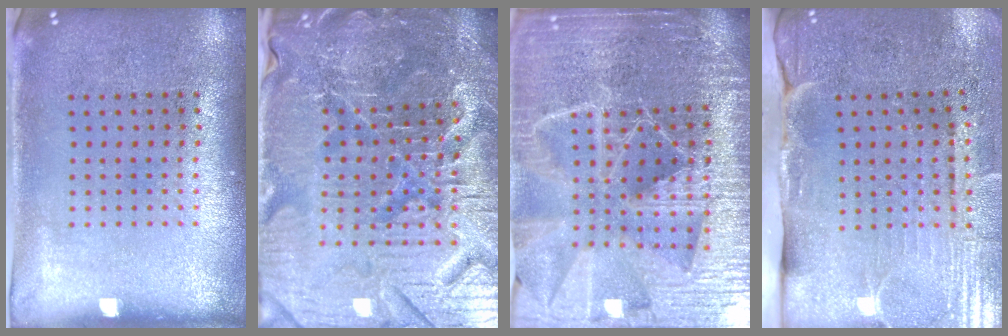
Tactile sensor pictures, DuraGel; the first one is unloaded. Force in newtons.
{"total": 5.8, "press": 5.4, "slide": 2.0}
{"total": 6.2, "press": 5.4, "slide": 3.1}
{"total": 4.4, "press": 3.8, "slide": 2.3}